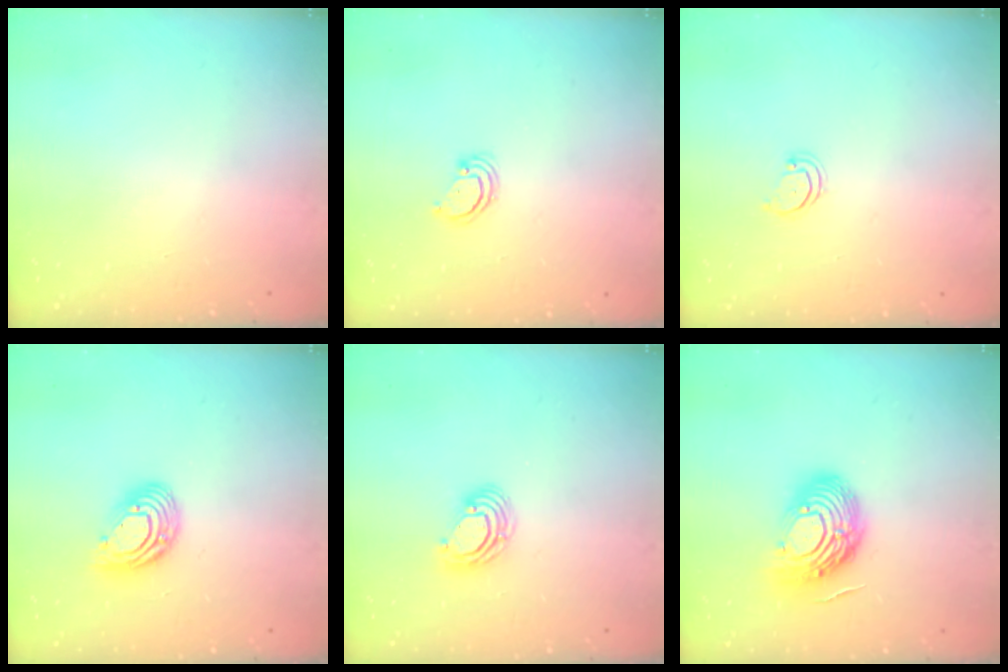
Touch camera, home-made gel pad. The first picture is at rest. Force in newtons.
{"total": 2.6, "press": 2.6, "slide": 0.2}
{"total": 2.5, "press": 2.5, "slide": 0.2}
{"total": 12.1, "press": 12.0, "slide": 1.2}
{"total": 8.2, "press": 8.1, "slide": 1.4}
{"total": 14.9, "press": 14.9, "slide": 1.3}